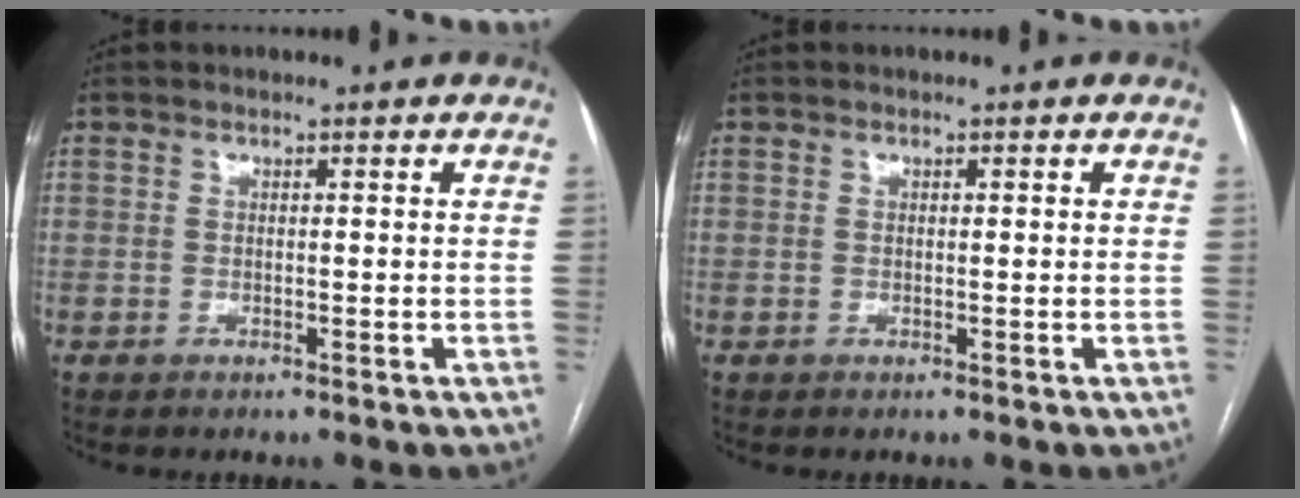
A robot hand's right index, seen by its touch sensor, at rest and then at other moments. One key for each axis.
{"total": 0.0}